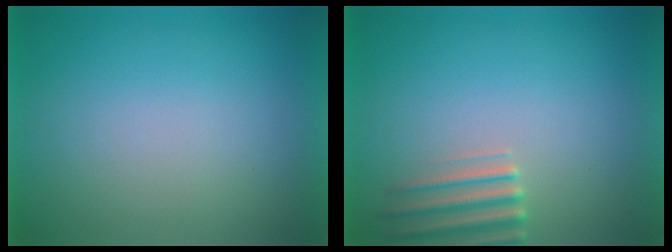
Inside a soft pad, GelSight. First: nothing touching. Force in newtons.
{"total": 2.8}